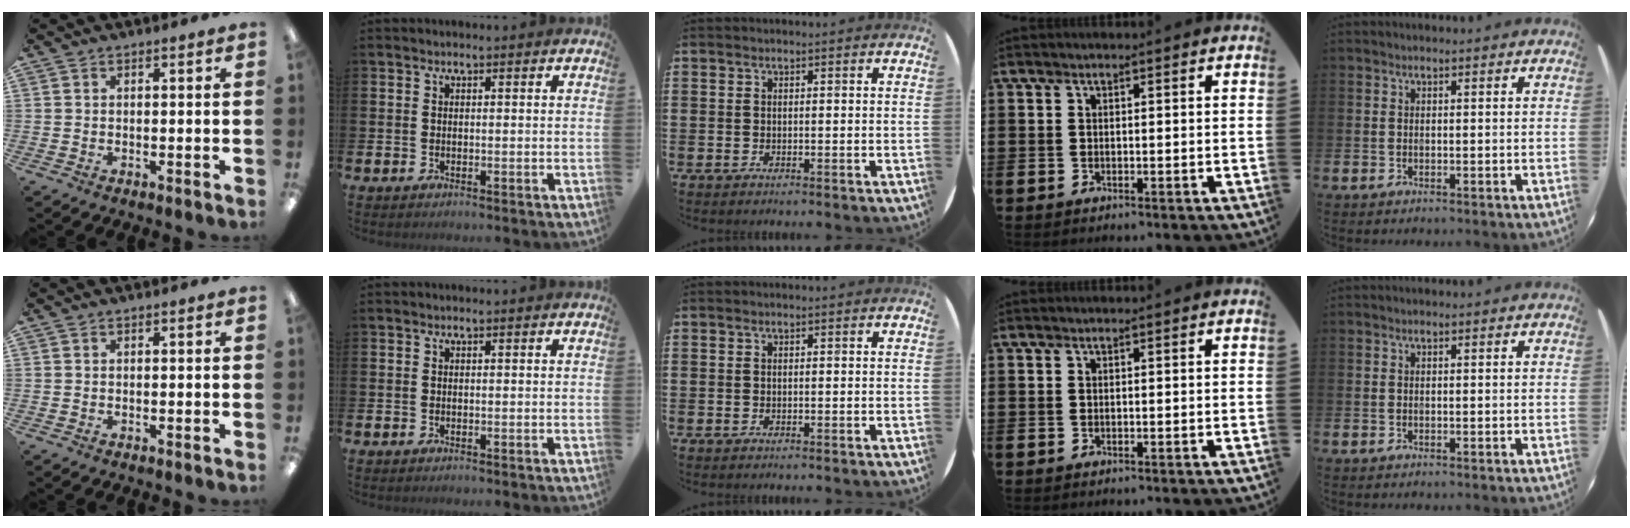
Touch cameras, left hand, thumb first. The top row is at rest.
{}